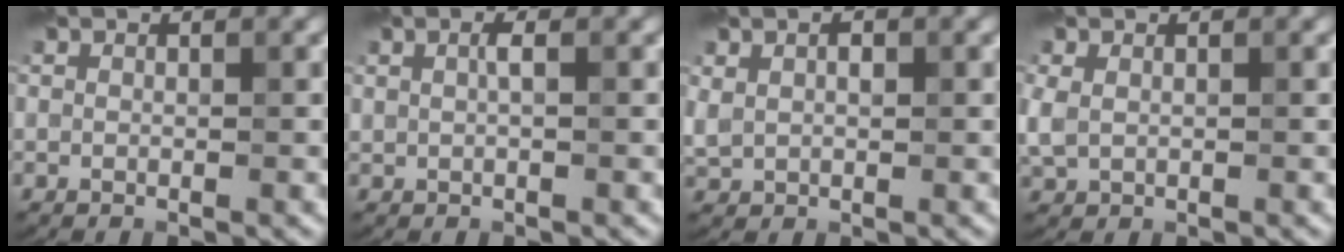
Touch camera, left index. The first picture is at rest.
{"total": 0.8, "force": [0.2, 0.2, 0.8], "torque": [-0.016, 0.004, 0.005]}
{"total": 1.7, "force": [0.5, 1.2, 1.1], "torque": [-0.023, 0.001, 0.012]}
{"total": 1.9, "force": [0.2, 1.4, 1.3], "torque": [-0.037, 0.000, 0.007]}